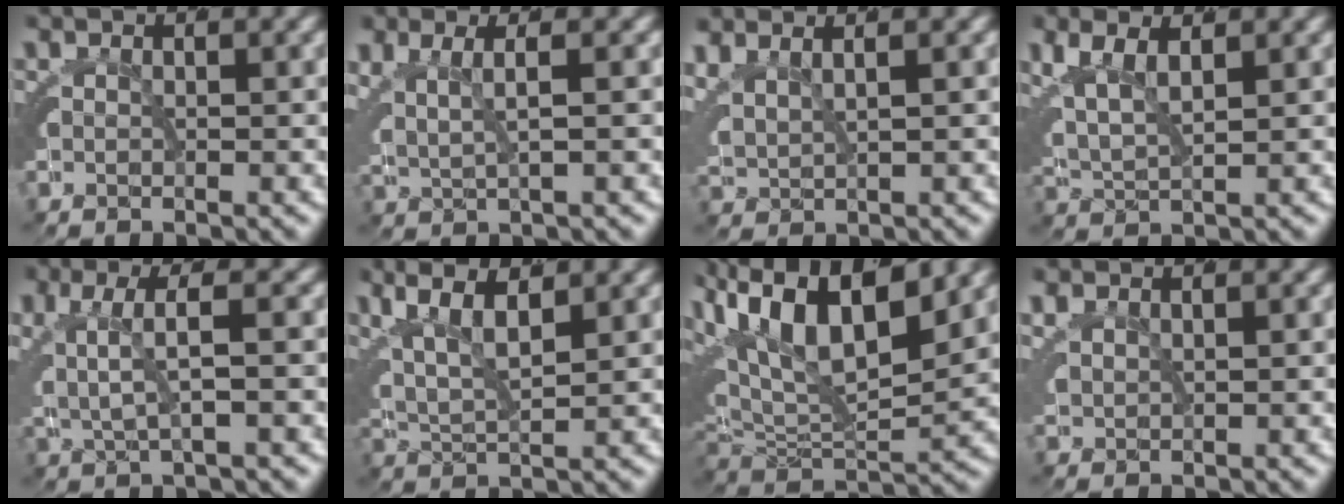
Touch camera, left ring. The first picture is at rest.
{"total": 2.9, "force": [0.9, 1.6, 2.3], "torque": [-0.060, -0.006, 0.022]}
{"total": 4.9, "force": [1.2, 3.9, 2.7], "torque": [-0.087, -0.011, 0.024]}
{"total": 4.9, "force": [1.3, 3.6, 3.1], "torque": [-0.093, -0.013, 0.028]}
{"total": 3.0, "force": [0.2, 1.1, 2.8], "torque": [-0.063, -0.007, 0.010]}
{"total": 6.4, "force": [2.2, 4.4, 4.1], "torque": [-0.108, -0.012, 0.039]}
{"total": 8.6, "force": [2.2, 5.3, 6.4], "torque": [-0.123, 0.004, 0.034]}
{"total": 2.7, "force": [1.2, 2.1, 1.2], "torque": [-0.037, -0.003, 0.023]}